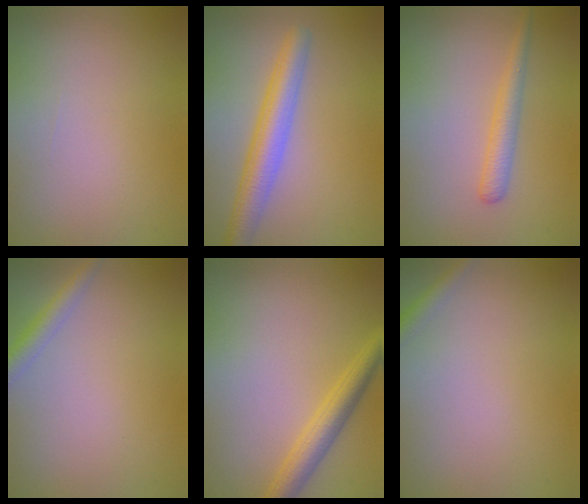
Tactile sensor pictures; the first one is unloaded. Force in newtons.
{"total": 4.5, "press": 4.5, "slide": 0.2}
{"total": 2.0, "press": 2.0, "slide": 0.1}
{"total": 2.0, "press": 2.0, "slide": 0.1}
{"total": 3.1, "press": 3.1, "slide": 0.1}
{"total": 1.3, "press": 1.3, "slide": 0.1}